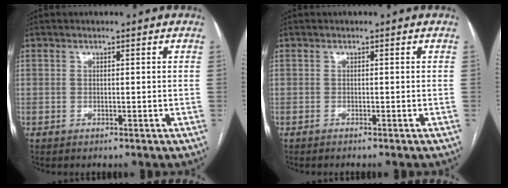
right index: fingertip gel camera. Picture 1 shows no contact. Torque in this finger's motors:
{"motor_torque": [-0.10, -0.07, 0.00, 0.01]}